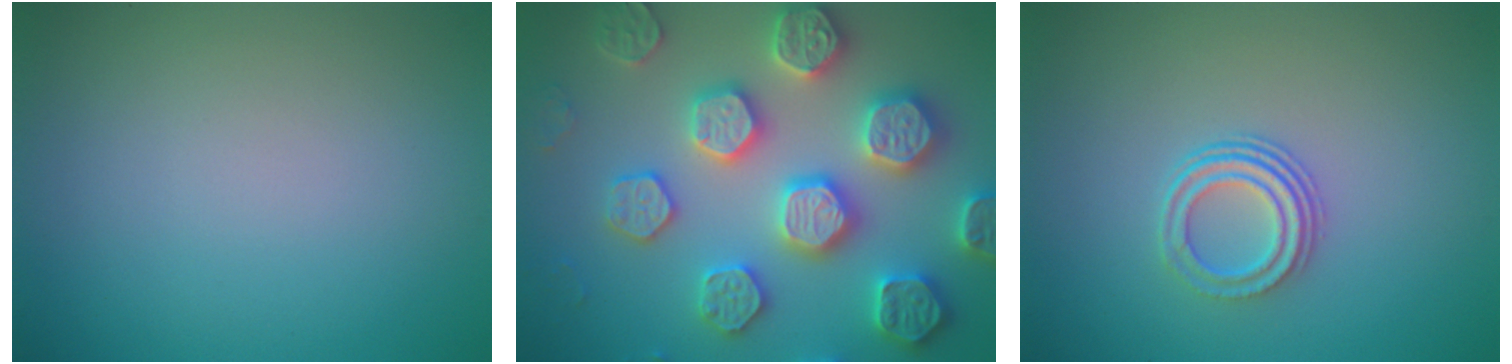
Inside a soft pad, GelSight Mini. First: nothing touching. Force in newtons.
{"total": 7.9, "press": 7.7, "slide": 1.7}
{"total": 3.0, "press": 2.2, "slide": 2.0}